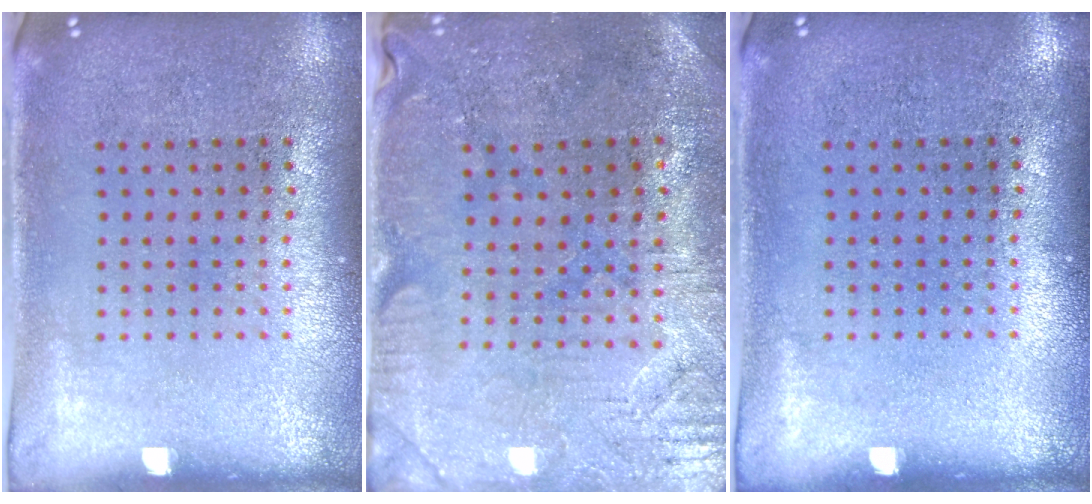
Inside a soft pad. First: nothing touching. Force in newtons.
{"total": 0.8, "press": 0.6, "slide": 0.5}
{"total": 0.0}